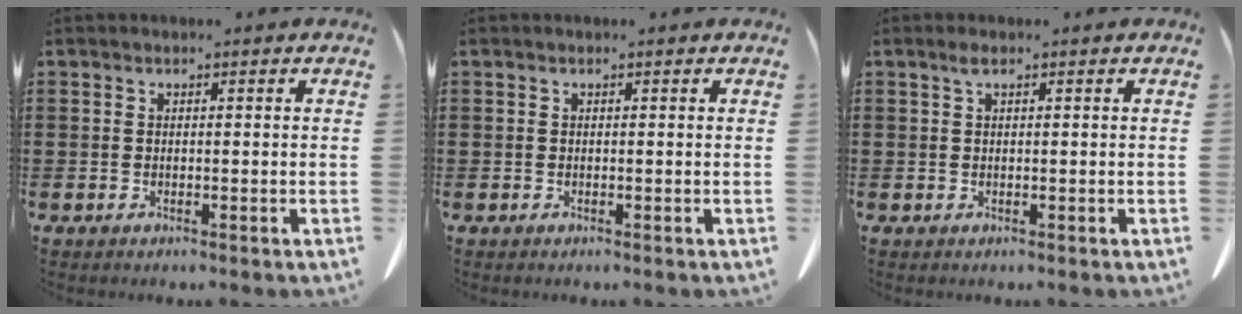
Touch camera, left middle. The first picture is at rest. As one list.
[{"total": 0.0}, {"total": 1.0, "force": [0.4, 0.4, 0.8], "torque": [-0.018, 0.002, 0.008]}]